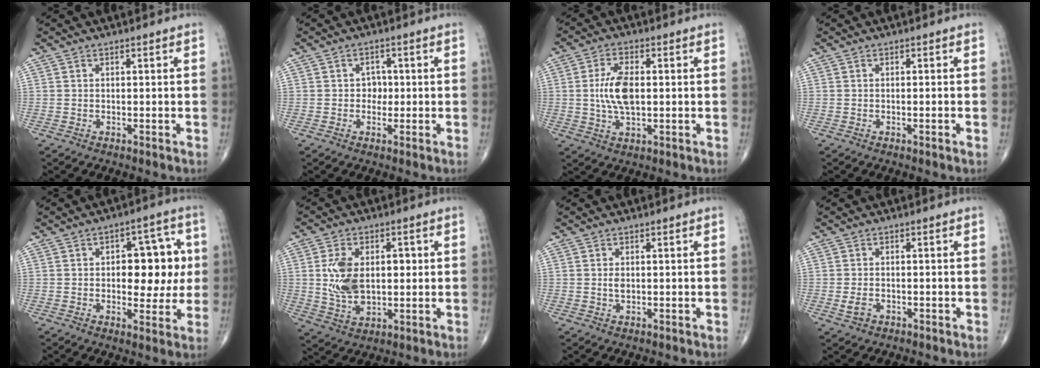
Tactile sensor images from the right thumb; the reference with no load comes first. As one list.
[{"total": 2.5, "force": [-0.1, 2.1, 1.3], "torque": [0.000, 0.007, -0.007]}, {"total": 7.9, "force": [0.3, 3.8, 6.9], "torque": [-0.139, 0.000, 0.005]}, {"total": 0.8, "force": [-0.2, -0.1, 0.7], "torque": [-0.013, 0.001, -0.002]}, {"total": 11.6, "force": [0.9, 6.6, 9.5], "torque": [-0.073, 0.013, 0.013]}, {"total": 11.1, "force": [1.0, 7.1, 8.5], "torque": [-0.142, 0.002, 0.029]}, {"total": 1.3, "force": [0.1, 0.8, 1.1], "torque": [-0.014, -0.001, 0.001]}, {"total": 2.2, "force": [-0.8, 1.5, 1.4], "torque": [-0.029, 0.004, -0.013]}]